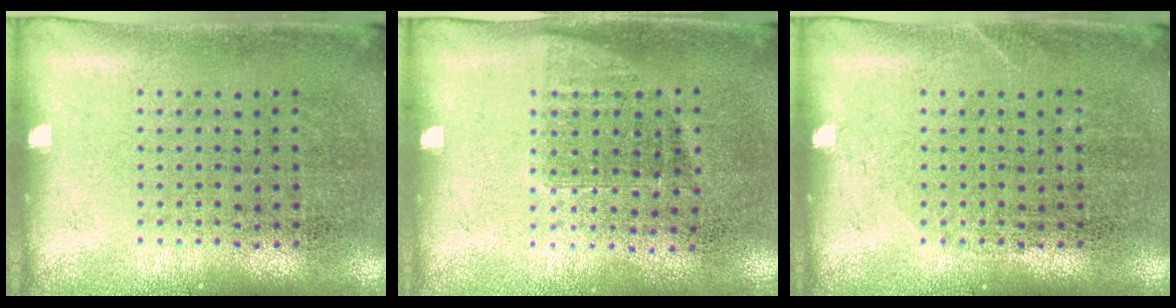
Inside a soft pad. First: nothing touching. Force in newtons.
{"total": 0.9, "press": 0.7, "slide": 0.5}
{"total": 0.7, "press": 0.6, "slide": 0.2}